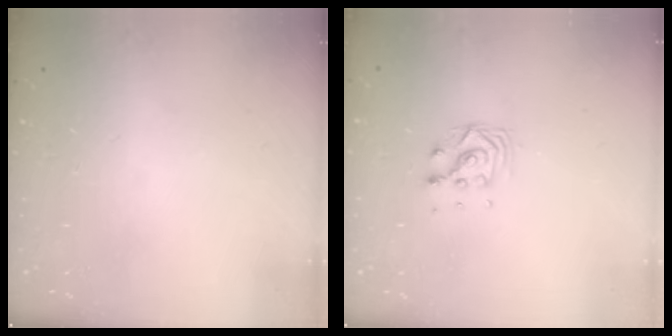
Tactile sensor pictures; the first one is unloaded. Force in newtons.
{"total": 6.8, "press": 6.8, "slide": 0.4}